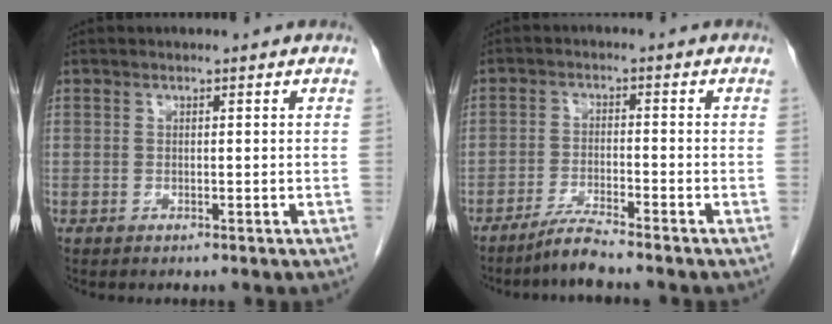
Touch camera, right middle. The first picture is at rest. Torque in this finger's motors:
{"motor_torque": [0.41, -0.58, 0.02, 0.04]}